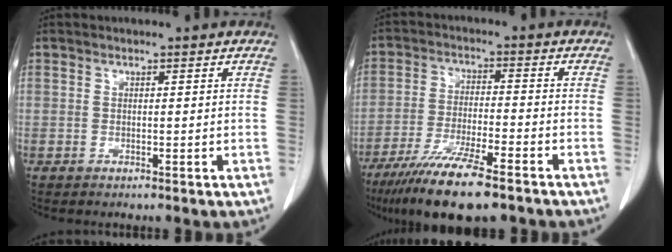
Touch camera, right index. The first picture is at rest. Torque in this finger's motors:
{"motor_torque": [1.09, -1.04, 0.66, 0.19]}